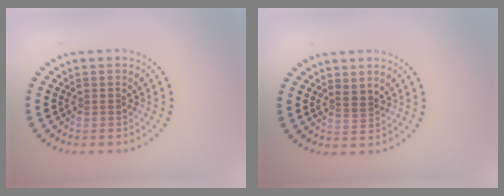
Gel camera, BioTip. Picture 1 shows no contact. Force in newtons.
{"total": 1.0, "press": 0.7, "slide": 0.7}